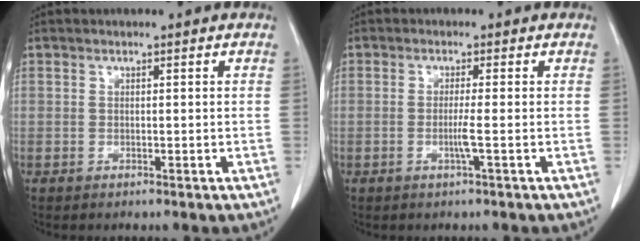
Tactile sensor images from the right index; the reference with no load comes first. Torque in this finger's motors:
{"motor_torque": [0.03, 0.09, 0.02, 0.01]}